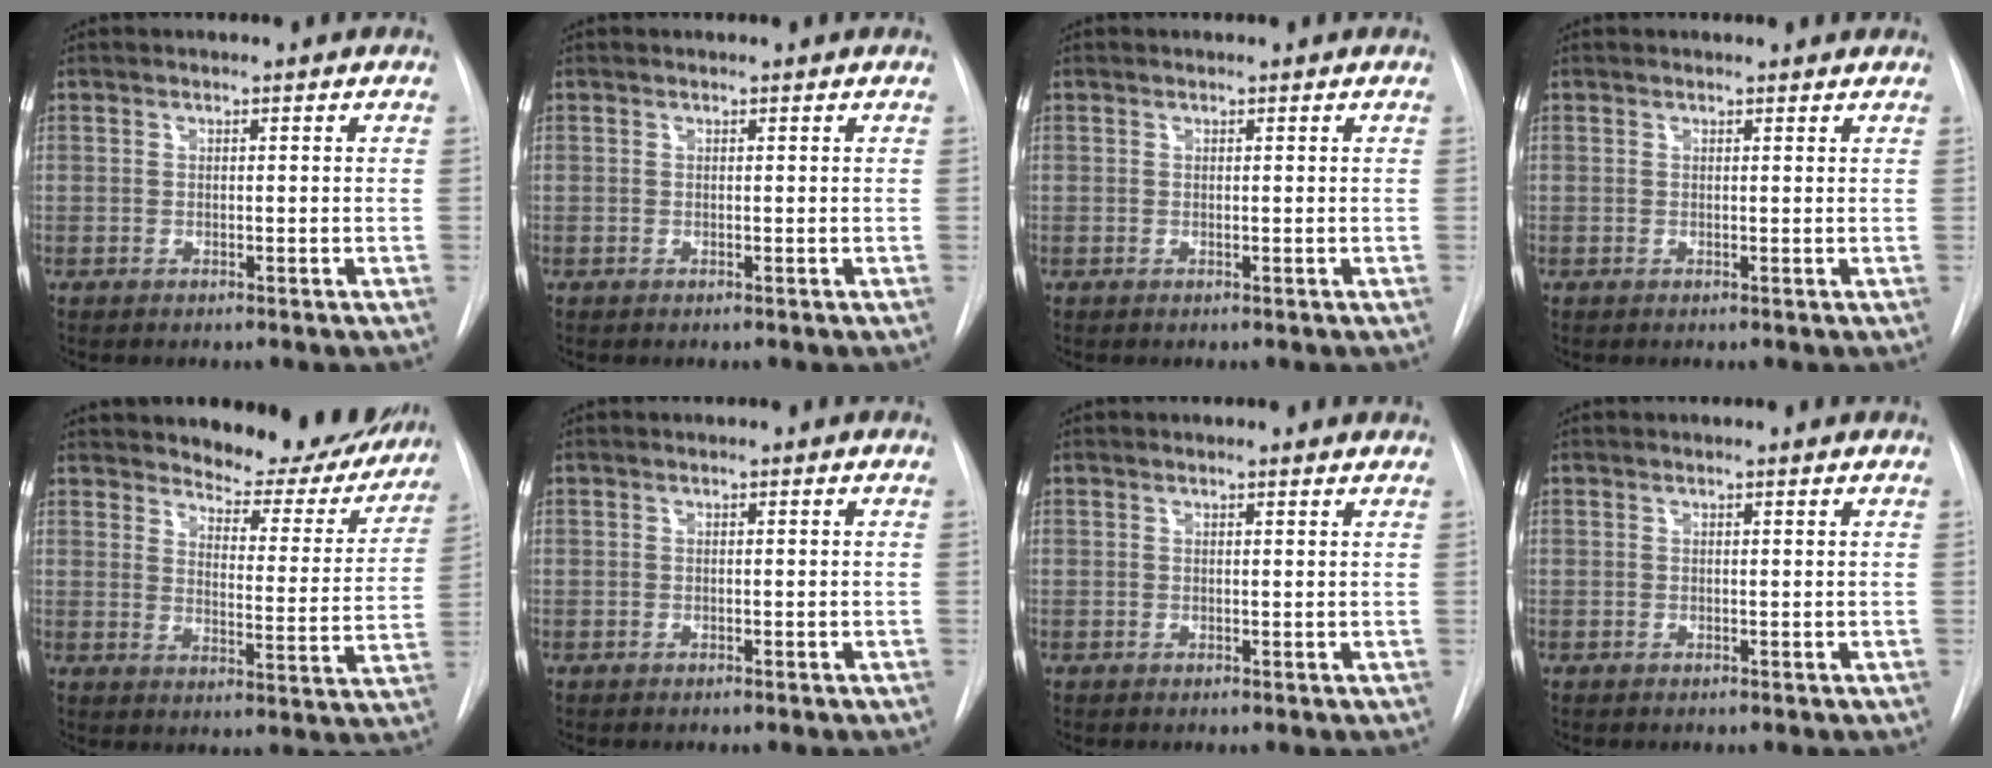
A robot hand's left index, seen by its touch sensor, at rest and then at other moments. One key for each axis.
{"total": 1.2, "fx": 1.2, "fy": 0.1, "fz": 0.1, "tx": -0.009, "ty": 0.010, "tz": 0.013}
{"total": 1.1, "fx": 1.0, "fy": 0.1, "fz": 0.2, "tx": -0.009, "ty": 0.007, "tz": 0.011}
{"total": 2.8, "fx": 2.7, "fy": 0.6, "fz": 0.3, "tx": -0.008, "ty": 0.008, "tz": 0.025}
{"total": 16.6, "fx": 15.3, "fy": 4.8, "fz": 4.6, "tx": -0.033, "ty": -0.038, "tz": 0.184}
{"total": 0.0}
{"total": 2.2, "fx": 2.2, "fy": 0.2, "fz": 0.3, "tx": -0.011, "ty": 0.000, "tz": 0.017}
{"total": 0.8, "fx": 0.8, "fy": 0.0, "fz": 0.1, "tx": -0.010, "ty": 0.001, "tz": 0.009}